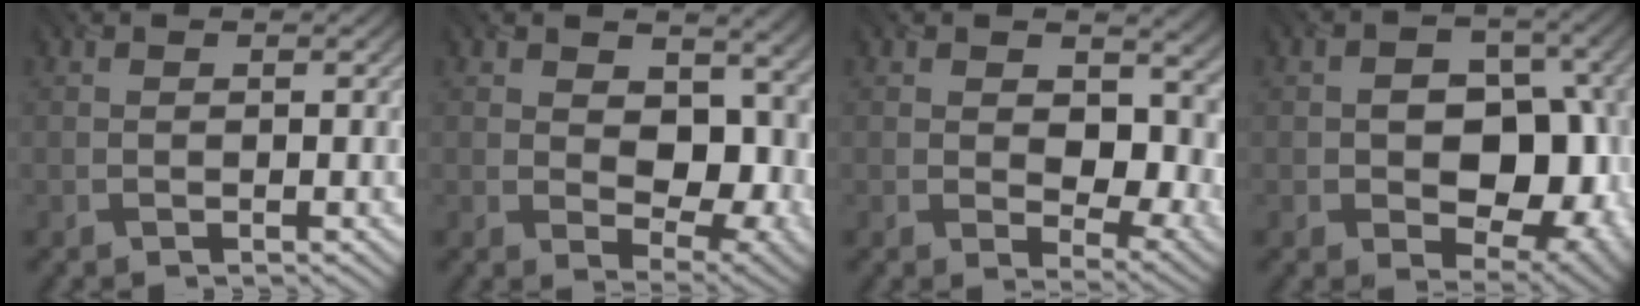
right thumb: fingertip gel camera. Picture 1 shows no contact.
{"total": 12.2, "force": [1.0, 7.7, 9.4], "torque": [-0.148, -0.018, 0.024]}
{"total": 10.9, "force": [0.8, 6.7, 8.6], "torque": [-0.128, -0.013, 0.014]}
{"total": 12.6, "force": [-1.9, 8.8, 8.9], "torque": [-0.101, -0.008, -0.019]}